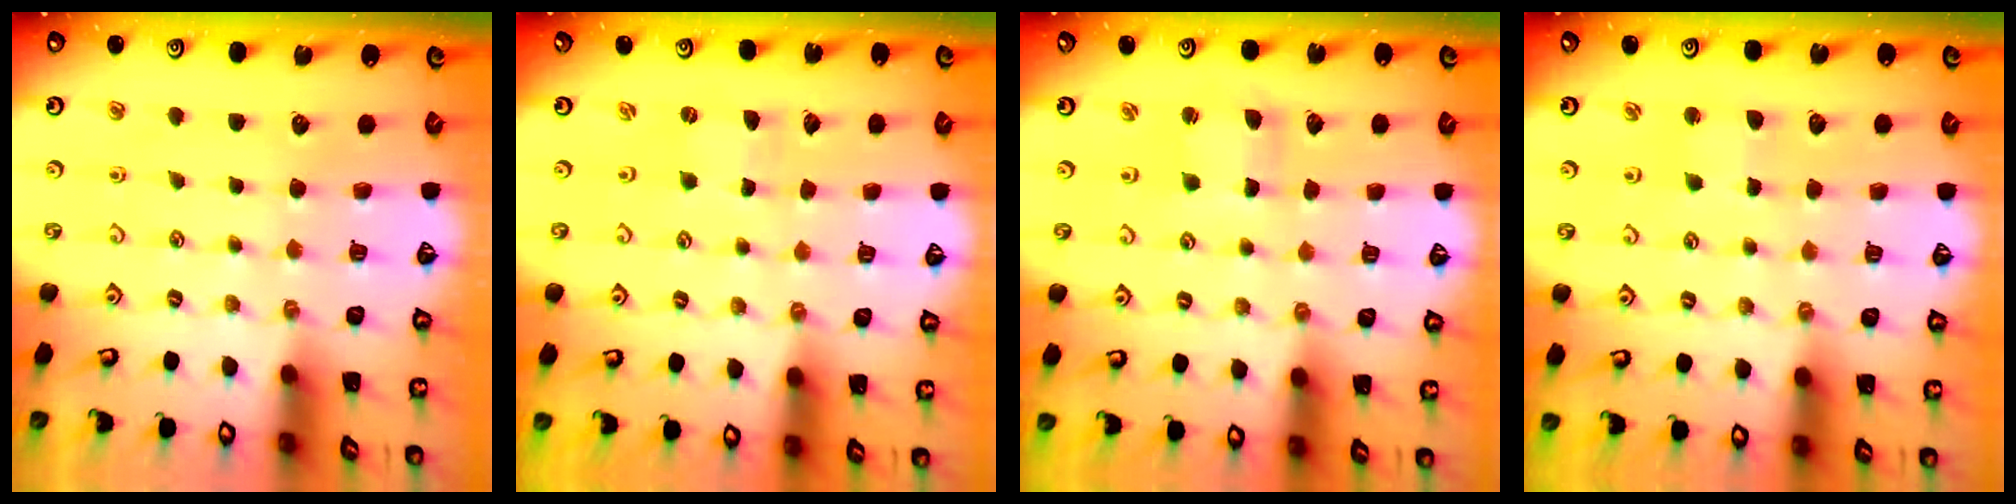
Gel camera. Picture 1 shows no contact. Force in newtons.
{"total": 0.0}
{"total": 2.5, "press": 2.5, "slide": 0.3}
{"total": 2.5, "press": 2.5, "slide": 0.3}